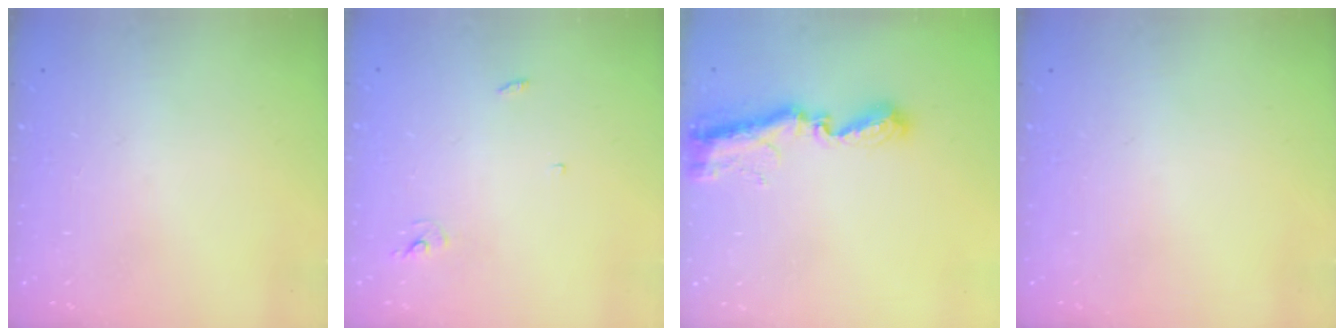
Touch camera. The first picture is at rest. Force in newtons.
{"total": 2.4, "press": 2.4, "slide": 0.1}
{"total": 9.9, "press": 9.9, "slide": 0.7}
{"total": 0.0}